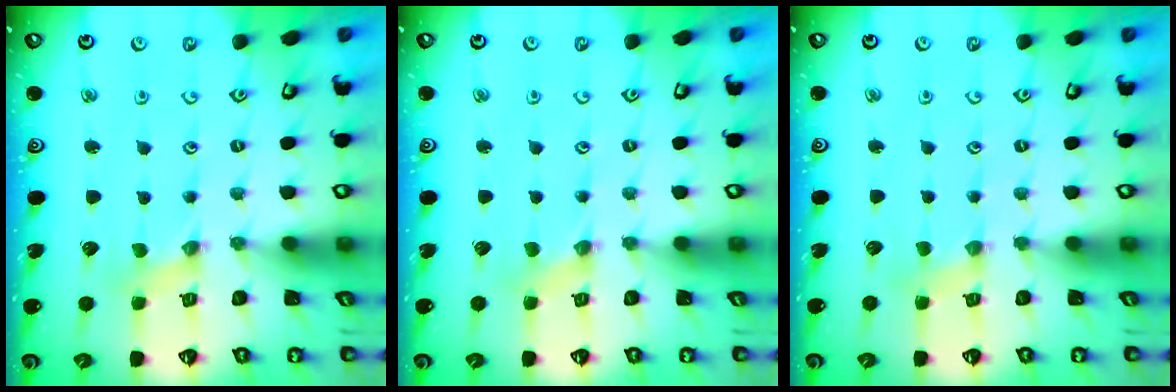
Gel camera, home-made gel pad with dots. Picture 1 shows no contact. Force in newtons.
{"total": 1.9, "press": 1.9, "slide": 0.3}
{"total": 2.5, "press": 2.5, "slide": 0.4}